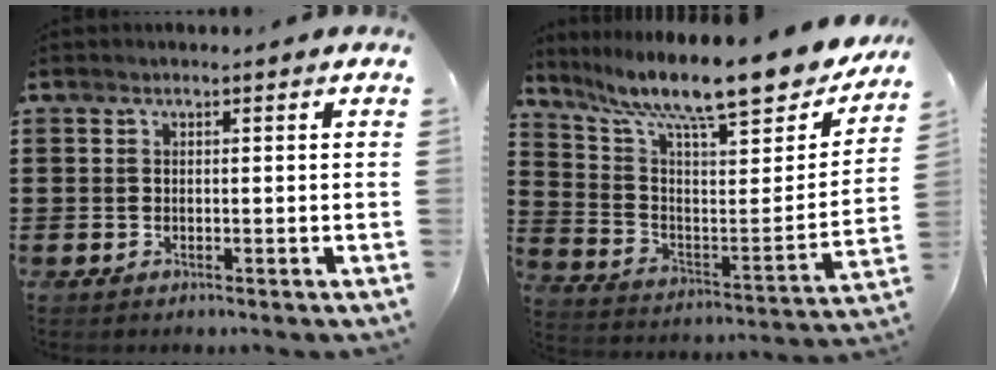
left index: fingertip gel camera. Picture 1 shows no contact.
{"total": 12.5, "force": [10.1, 1.5, 7.1], "torque": [-0.147, -0.083, 0.163]}